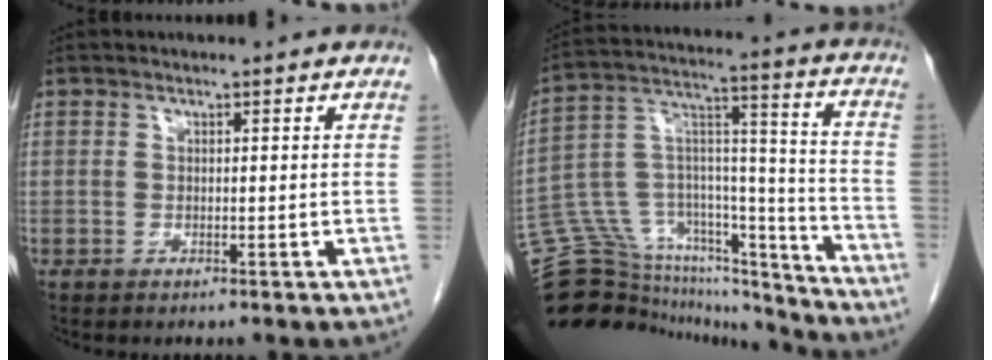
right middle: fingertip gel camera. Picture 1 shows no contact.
{"total": 24.4, "force": [-22.5, 7.2, 6.1], "torque": [-0.132, 0.069, -0.347]}